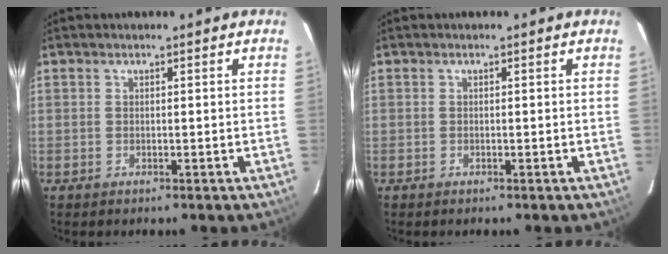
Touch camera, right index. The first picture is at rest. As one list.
[{"total": 0.0}]